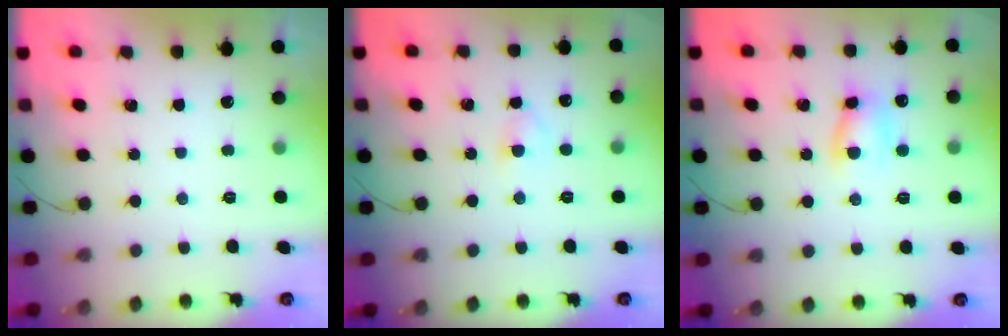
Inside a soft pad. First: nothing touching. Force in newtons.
{"total": 2.5, "press": 2.3, "slide": 1.0}
{"total": 6.6, "press": 6.6, "slide": 0.7}